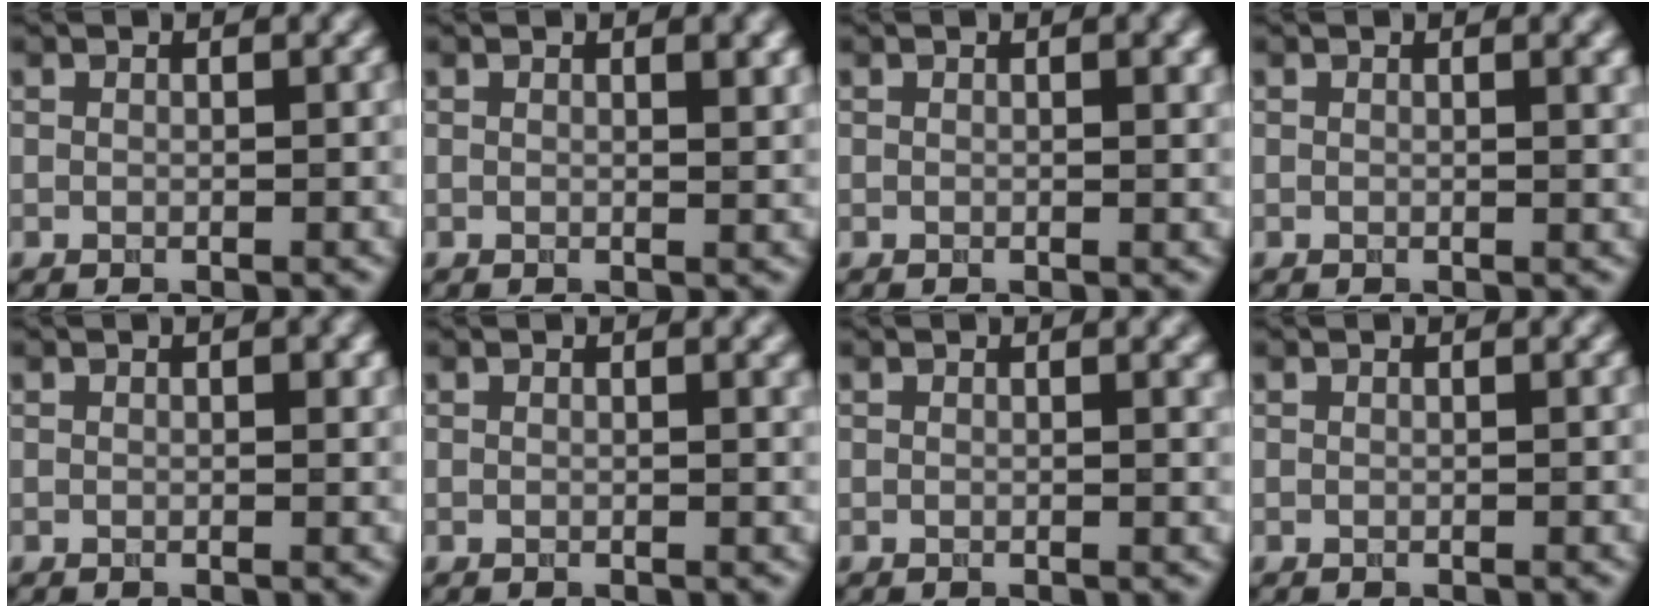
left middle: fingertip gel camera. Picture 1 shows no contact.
{"total": 1.5, "force": [0.7, 0.4, 1.3], "torque": [-0.014, -0.001, 0.011]}
{"total": 0.8, "force": [0.3, 0.2, 0.7], "torque": [-0.008, -0.001, 0.005]}
{"total": 1.3, "force": [0.6, 0.4, 1.1], "torque": [-0.007, 0.002, 0.007]}
{"total": 0.8, "force": [0.2, 0.3, 0.7], "torque": [-0.008, 0.000, 0.003]}
{"total": 0.7, "force": [0.3, 0.2, 0.6], "torque": [-0.003, 0.002, 0.004]}
{"total": 0.8, "force": [0.4, 0.2, 0.7], "torque": [-0.003, 0.002, 0.005]}
{"total": 0.0}